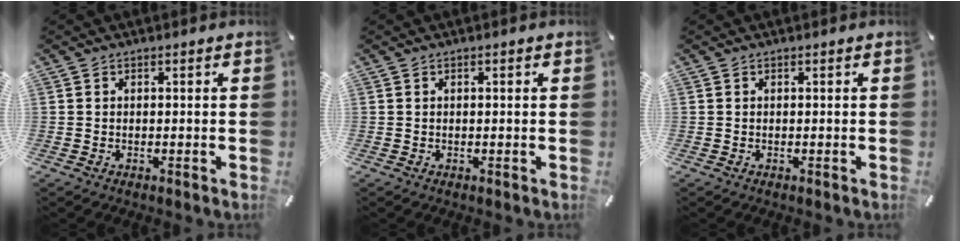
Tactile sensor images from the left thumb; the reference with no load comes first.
{"total": 0.6, "force": [0.0, 0.1, 0.6], "torque": [-0.010, 0.000, -0.001]}
{"total": 0.0}